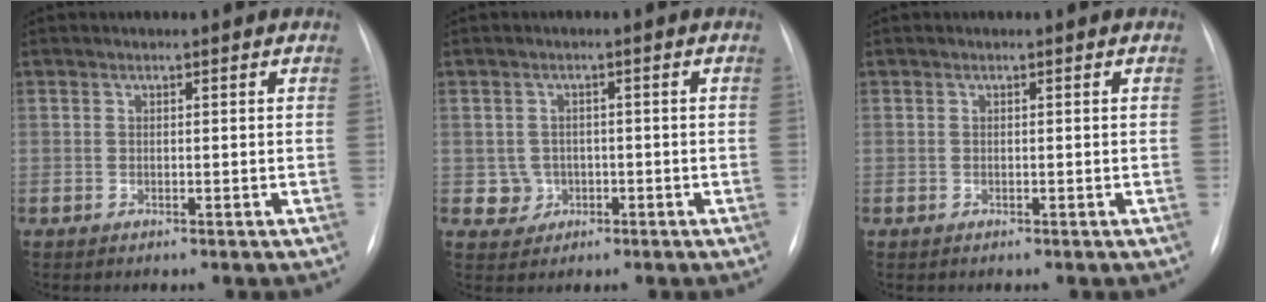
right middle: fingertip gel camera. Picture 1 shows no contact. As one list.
[{"total": 2.7, "force": [-0.6, 2.7, 0.3], "torque": [0.003, 0.007, -0.005]}, {"total": 0.0}]